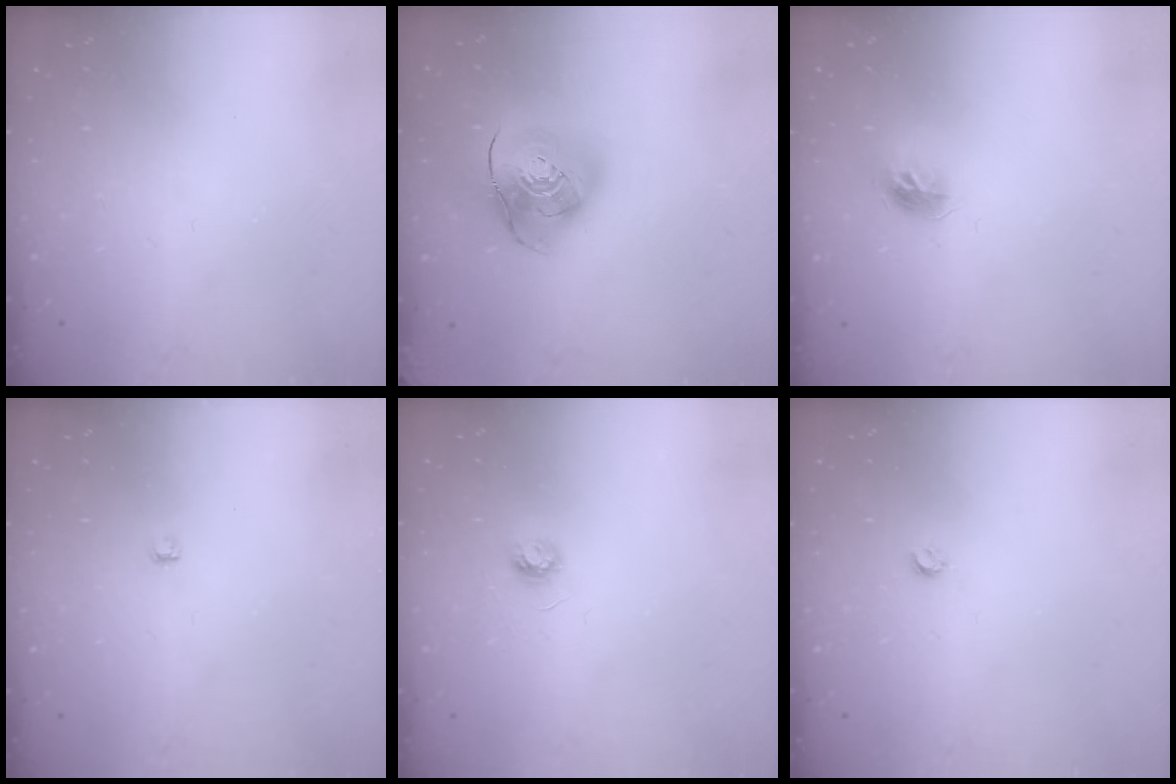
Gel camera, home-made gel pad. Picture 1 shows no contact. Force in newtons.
{"total": 15.1, "press": 14.9, "slide": 2.2}
{"total": 7.5, "press": 7.5, "slide": 0.4}
{"total": 2.8, "press": 2.7, "slide": 0.3}
{"total": 3.5, "press": 3.4, "slide": 0.3}
{"total": 2.9, "press": 2.8, "slide": 0.5}